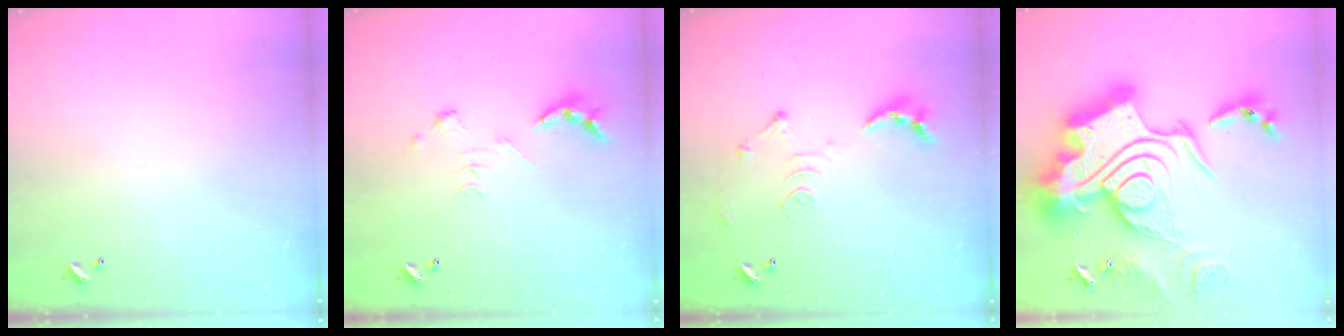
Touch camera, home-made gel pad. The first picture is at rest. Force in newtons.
{"total": 2.7, "press": 2.2, "slide": 1.5}
{"total": 12.0, "press": 11.9, "slide": 1.3}
{"total": 0.6, "press": 0.6, "slide": 0.0}